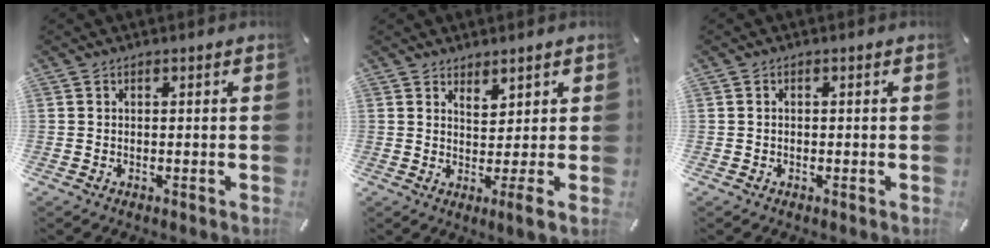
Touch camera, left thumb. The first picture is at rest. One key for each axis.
{"total": 3.1, "fx": 1.2, "fy": -0.3, "fz": 2.9, "tx": -0.056, "ty": -0.013, "tz": 0.020}
{"total": 0.8, "fx": -0.1, "fy": 0.6, "fz": 0.5, "tx": -0.011, "ty": 0.005, "tz": -0.004}